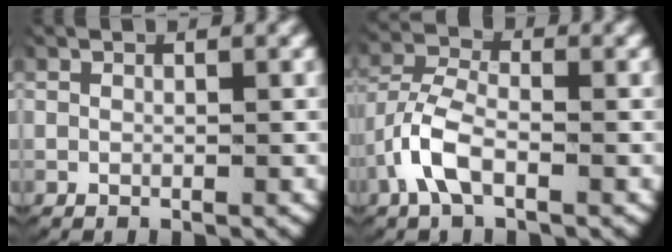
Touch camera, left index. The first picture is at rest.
{"total": 3.4, "force": [-1.3, 1.9, 2.5], "torque": [-0.066, -0.004, -0.025]}